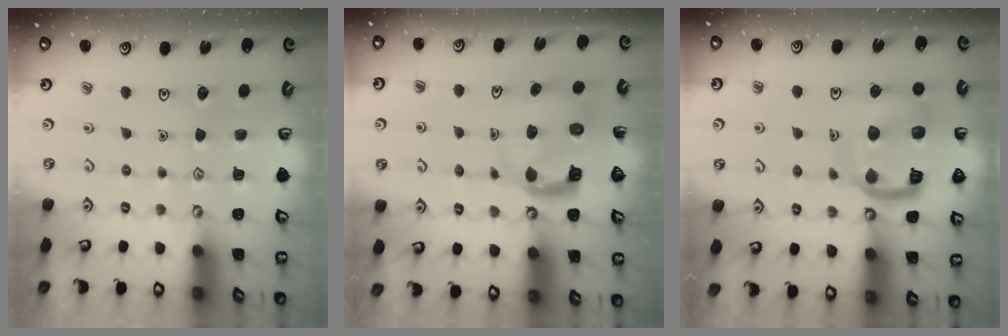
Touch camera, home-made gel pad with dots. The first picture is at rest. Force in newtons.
{"total": 6.7, "press": 6.7, "slide": 0.1}
{"total": 15.5, "press": 15.4, "slide": 1.6}